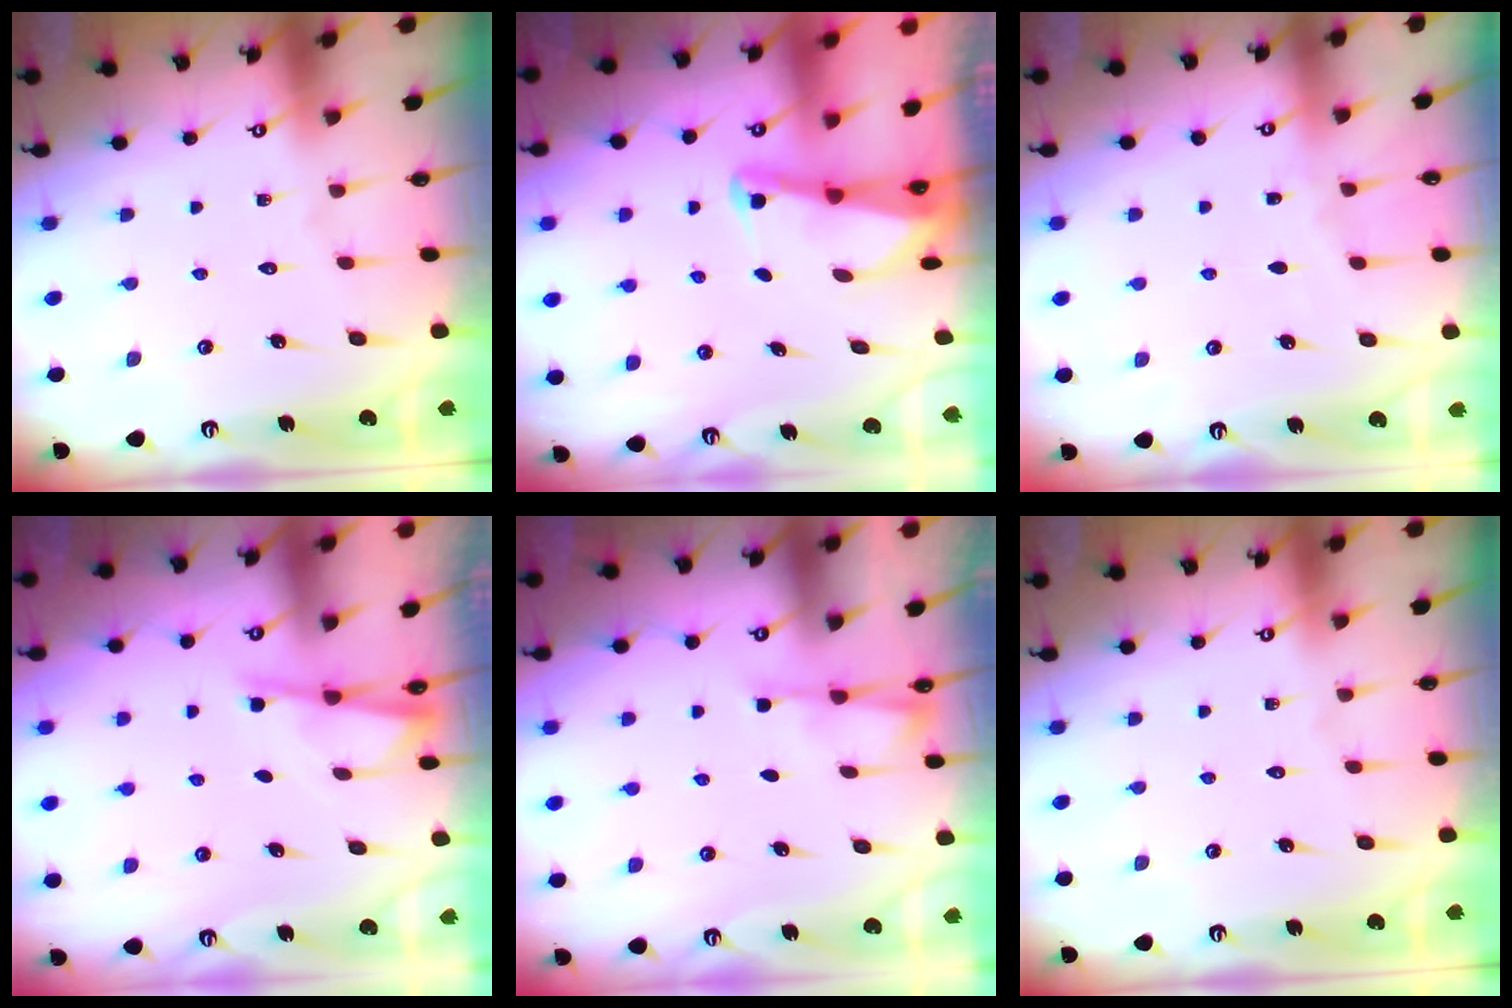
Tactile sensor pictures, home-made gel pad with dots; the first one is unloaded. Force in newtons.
{"total": 2.1, "press": 2.1, "slide": 0.3}
{"total": 2.7, "press": 2.7, "slide": 0.4}
{"total": 2.5, "press": 2.5, "slide": 0.4}
{"total": 2.6, "press": 2.6, "slide": 0.5}
{"total": 0.0}